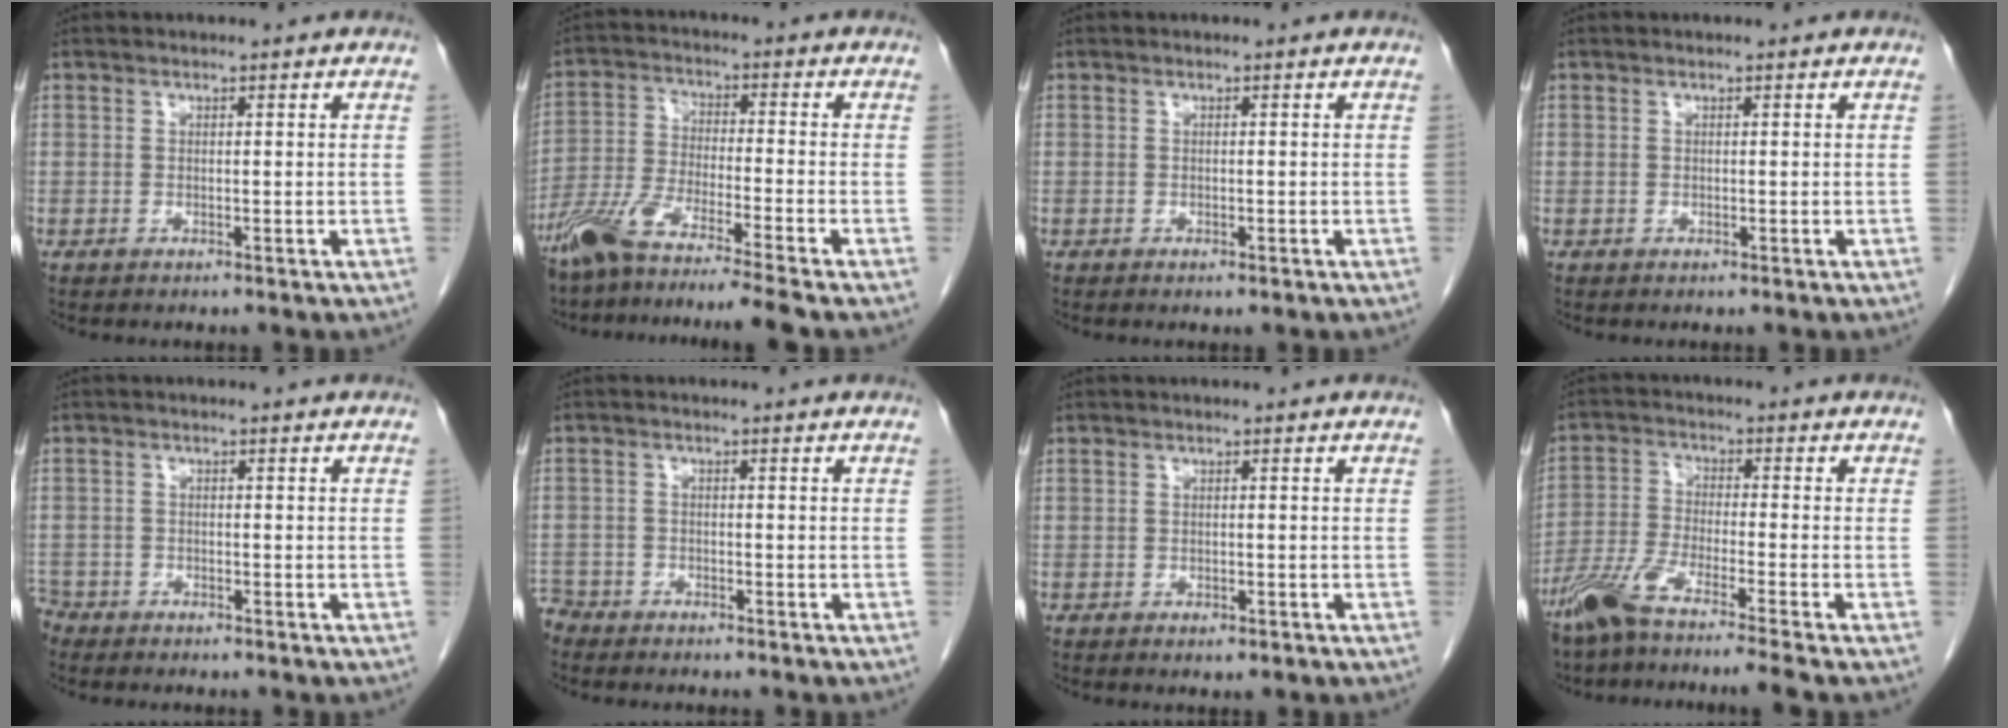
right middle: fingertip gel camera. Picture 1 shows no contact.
{"total": 11.3, "force": [-9.3, -1.3, 6.4], "torque": [-0.115, -0.029, -0.163]}
{"total": 0.6, "force": [-0.4, 0.2, 0.4], "torque": [-0.007, 0.000, -0.004]}
{"total": 0.0}
{"total": 3.4, "force": [-3.0, 1.5, 0.1], "torque": [-0.005, -0.001, -0.060]}
{"total": 4.2, "force": [-3.8, 1.7, 0.1], "torque": [-0.004, -0.003, -0.074]}
{"total": 1.3, "force": [-0.8, 0.7, 0.8], "torque": [-0.012, 0.001, -0.005]}
{"total": 9.5, "force": [-7.5, -1.1, 5.7], "torque": [-0.108, -0.029, -0.136]}